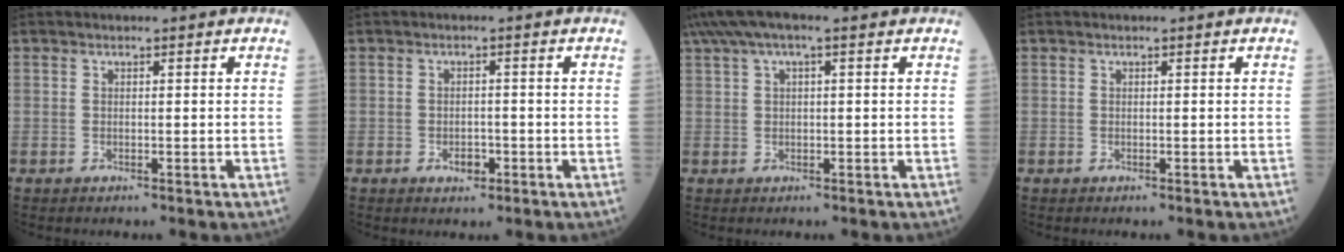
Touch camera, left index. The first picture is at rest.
{"total": 2.3, "force": [-1.2, 1.3, 1.4], "torque": [-0.018, 0.003, -0.014]}
{"total": 5.8, "force": [3.2, 1.2, 4.6], "torque": [-0.095, 0.043, 0.059]}
{"total": 0.0}